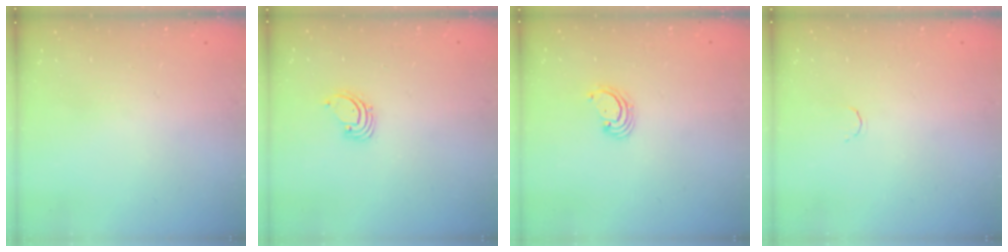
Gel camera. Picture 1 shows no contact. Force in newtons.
{"total": 1.4, "press": 1.4, "slide": 0.1}
{"total": 2.3, "press": 2.3, "slide": 0.1}
{"total": 1.7, "press": 1.6, "slide": 0.5}